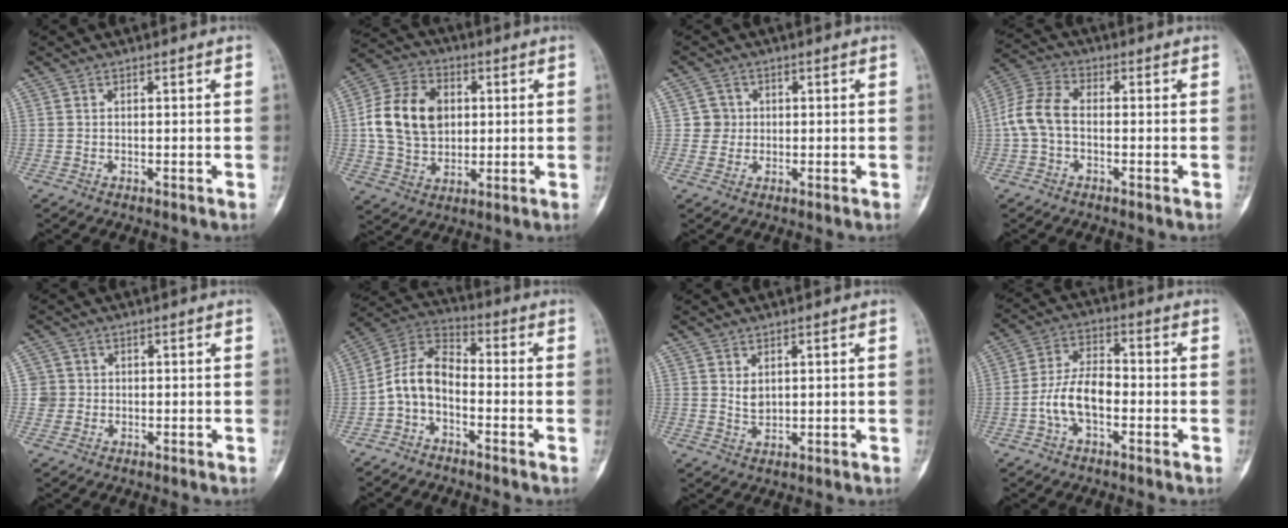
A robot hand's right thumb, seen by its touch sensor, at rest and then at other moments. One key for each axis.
{"total": 15.0, "fx": 1.8, "fy": 11.3, "fz": 9.8, "tx": -0.156, "ty": 0.010, "tz": 0.031}
{"total": 3.0, "fx": 0.3, "fy": 3.0, "fz": 0.0, "tx": 0.023, "ty": 0.006, "tz": 0.000}
{"total": 7.7, "fx": -0.9, "fy": 4.9, "fz": 5.9, "tx": -0.126, "ty": 0.024, "tz": -0.028}
{"total": 2.6, "fx": 0.1, "fy": 2.6, "fz": -0.1, "tx": 0.021, "ty": 0.007, "tz": 0.000}
{"total": 8.3, "fx": -2.9, "fy": 5.0, "fz": 5.9, "tx": -0.107, "ty": 0.055, "tz": -0.072}
{"total": 2.5, "fx": 1.0, "fy": 1.6, "fz": 1.7, "tx": -0.021, "ty": -0.010, "tz": 0.023}
{"total": 8.8, "fx": -2.5, "fy": 4.8, "fz": 7.0, "tx": -0.129, "ty": 0.033, "tz": -0.054}